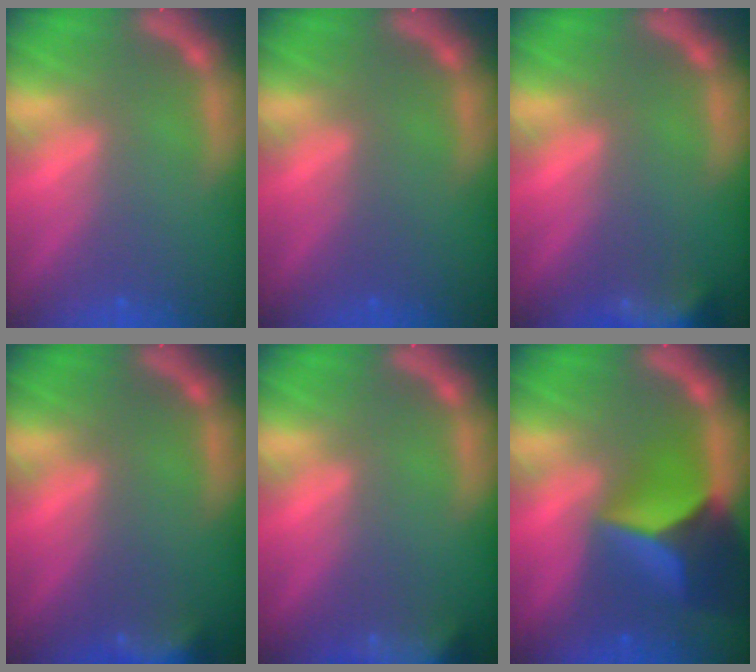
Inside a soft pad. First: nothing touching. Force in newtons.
{"total": 0.0}
{"total": 6.5}
{"total": 4.9}
{"total": 8.5}
{"total": 9.5}